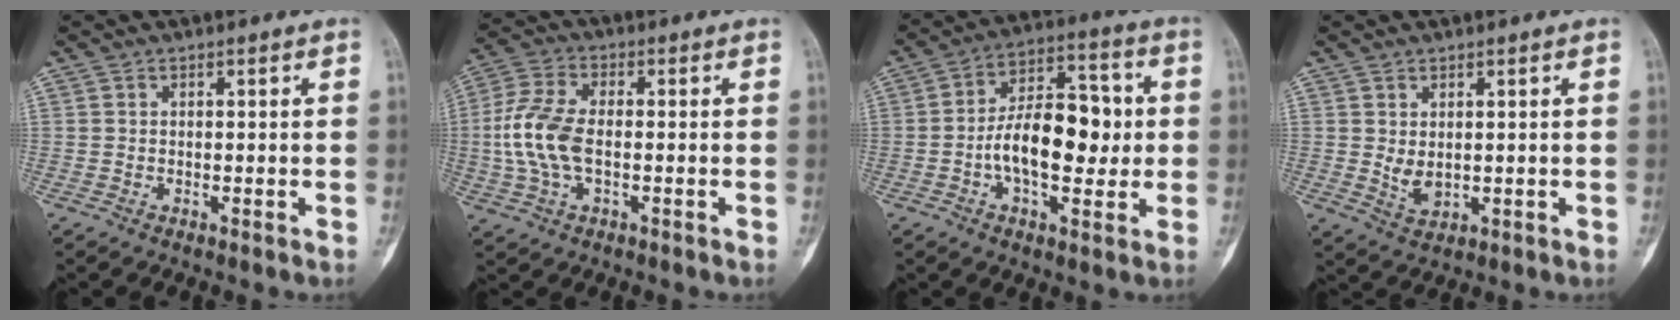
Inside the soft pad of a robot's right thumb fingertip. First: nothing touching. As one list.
[{"total": 10.6, "force": [-0.8, 5.7, 8.9], "torque": [-0.202, 0.015, -0.019]}, {"total": 14.7, "force": [-0.9, 7.9, 12.3], "torque": [-0.171, 0.030, -0.021]}, {"total": 3.2, "force": [0.5, 2.0, 2.5], "torque": [-0.034, -0.011, 0.019]}]